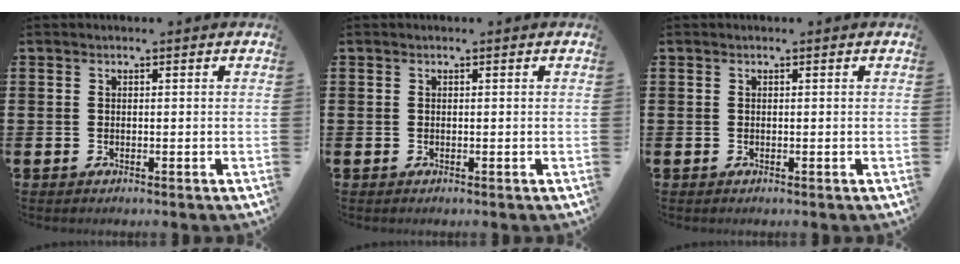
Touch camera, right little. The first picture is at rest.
{"total": 0.0}
{"total": 0.0}